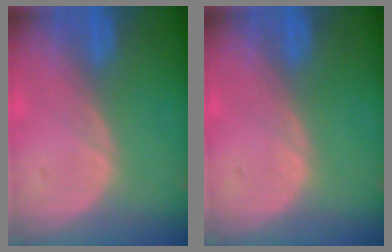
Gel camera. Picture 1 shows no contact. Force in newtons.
{"total": 0.0}